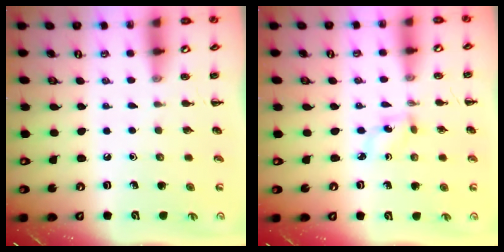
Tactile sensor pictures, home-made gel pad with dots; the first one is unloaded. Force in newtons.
{"total": 2.7, "press": 2.6, "slide": 0.9}